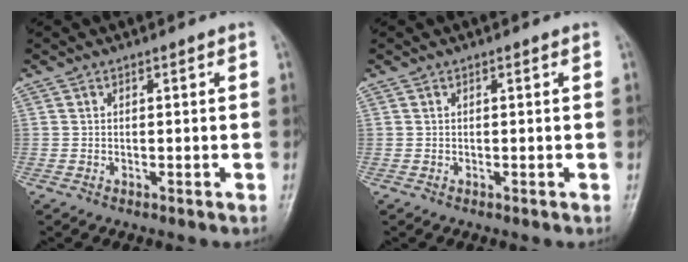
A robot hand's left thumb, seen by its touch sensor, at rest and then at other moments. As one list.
[{"total": 0.0}]